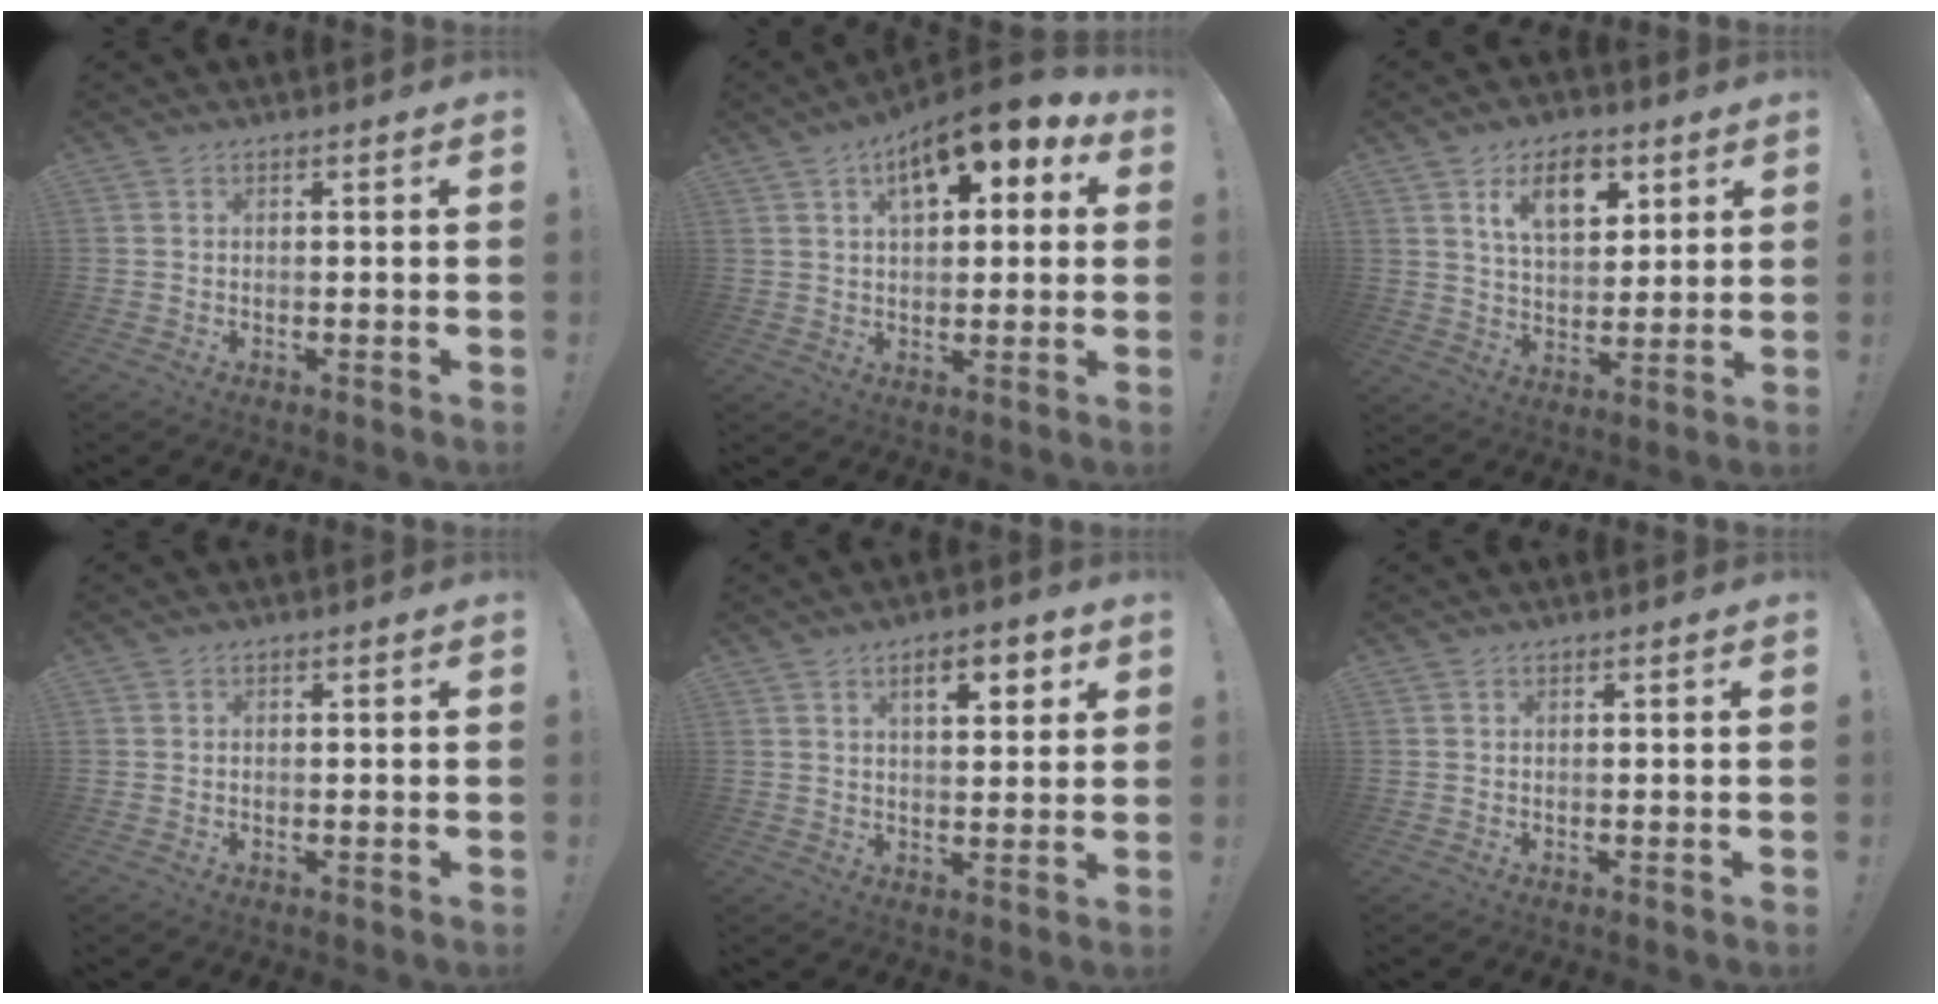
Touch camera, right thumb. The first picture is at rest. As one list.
[{"total": 12.1, "force": [6.1, 5.4, 8.9], "torque": [-0.121, -0.033, 0.103]}, {"total": 12.3, "force": [6.3, 7.6, 7.3], "torque": [-0.108, -0.019, 0.115]}, {"total": 0.5, "force": [-0.1, 0.5, -0.1], "torque": [0.002, 0.002, -0.002]}, {"total": 7.4, "force": [3.5, 2.9, 5.8], "torque": [-0.073, -0.008, 0.051]}, {"total": 0.0}]